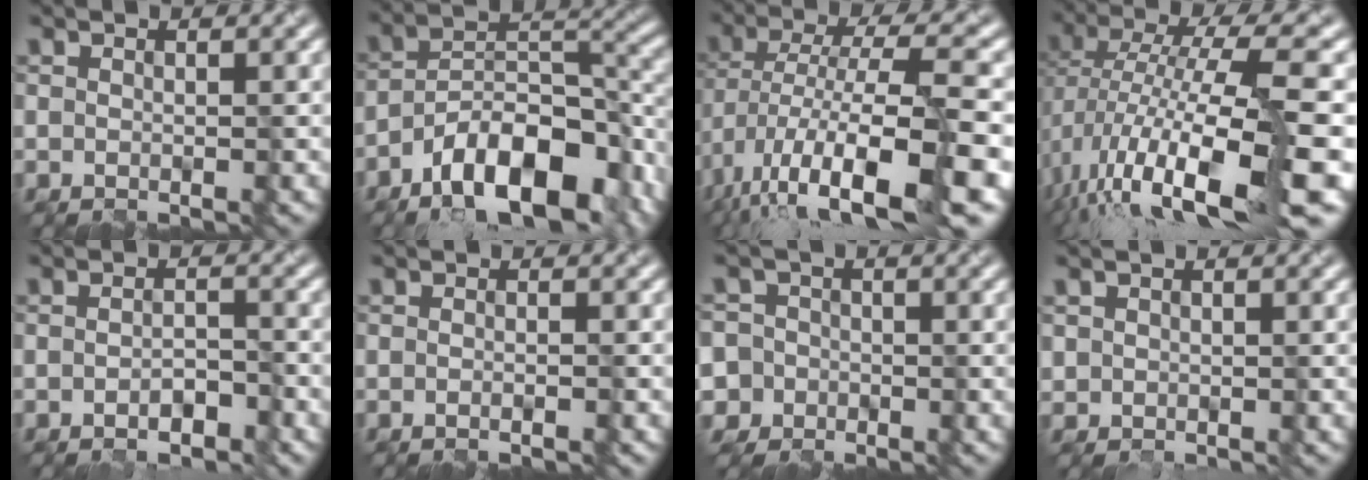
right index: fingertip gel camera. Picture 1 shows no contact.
{"total": 14.9, "force": [-9.0, 6.6, 9.9], "torque": [-0.168, 0.002, -0.147]}
{"total": 13.9, "force": [-5.7, 3.8, 12.1], "torque": [-0.226, 0.004, -0.094]}
{"total": 15.3, "force": [-4.6, 3.9, 14.0], "torque": [-0.261, 0.010, -0.081]}
{"total": 2.6, "force": [-1.4, 1.1, 1.9], "torque": [-0.034, 0.001, -0.024]}
{"total": 1.1, "force": [-0.6, 0.1, 0.9], "torque": [-0.016, 0.003, -0.007]}
{"total": 6.5, "force": [-1.9, 6.1, 1.3], "torque": [-0.037, 0.012, -0.070]}
{"total": 0.8, "force": [0.2, 0.8, -0.1], "torque": [0.009, -0.003, 0.003]}